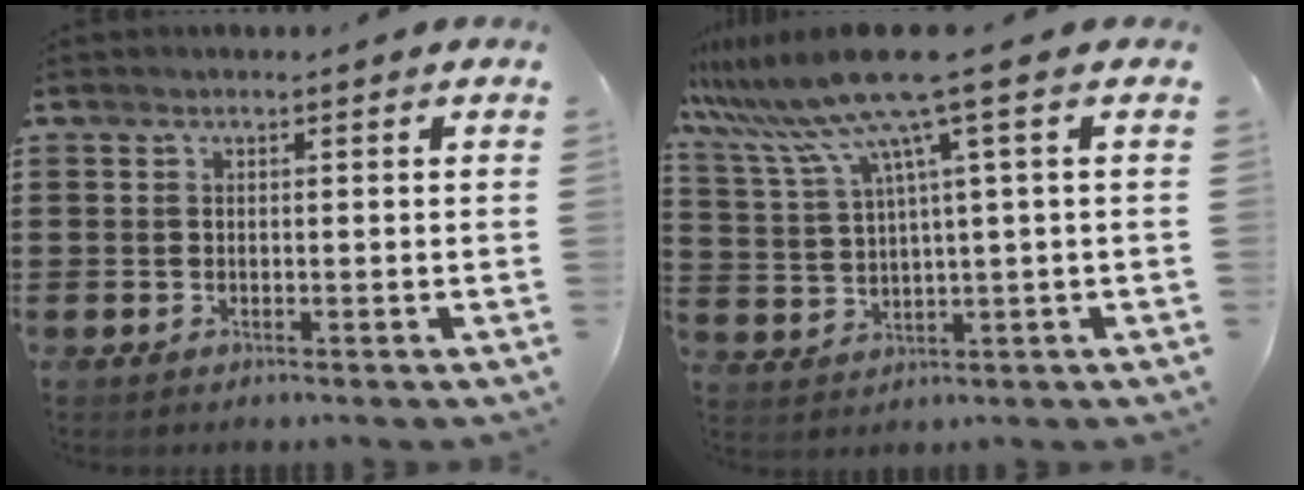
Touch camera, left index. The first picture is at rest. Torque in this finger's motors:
{"motor_torque": [2.14, 0.00, 0.98, 0.21]}